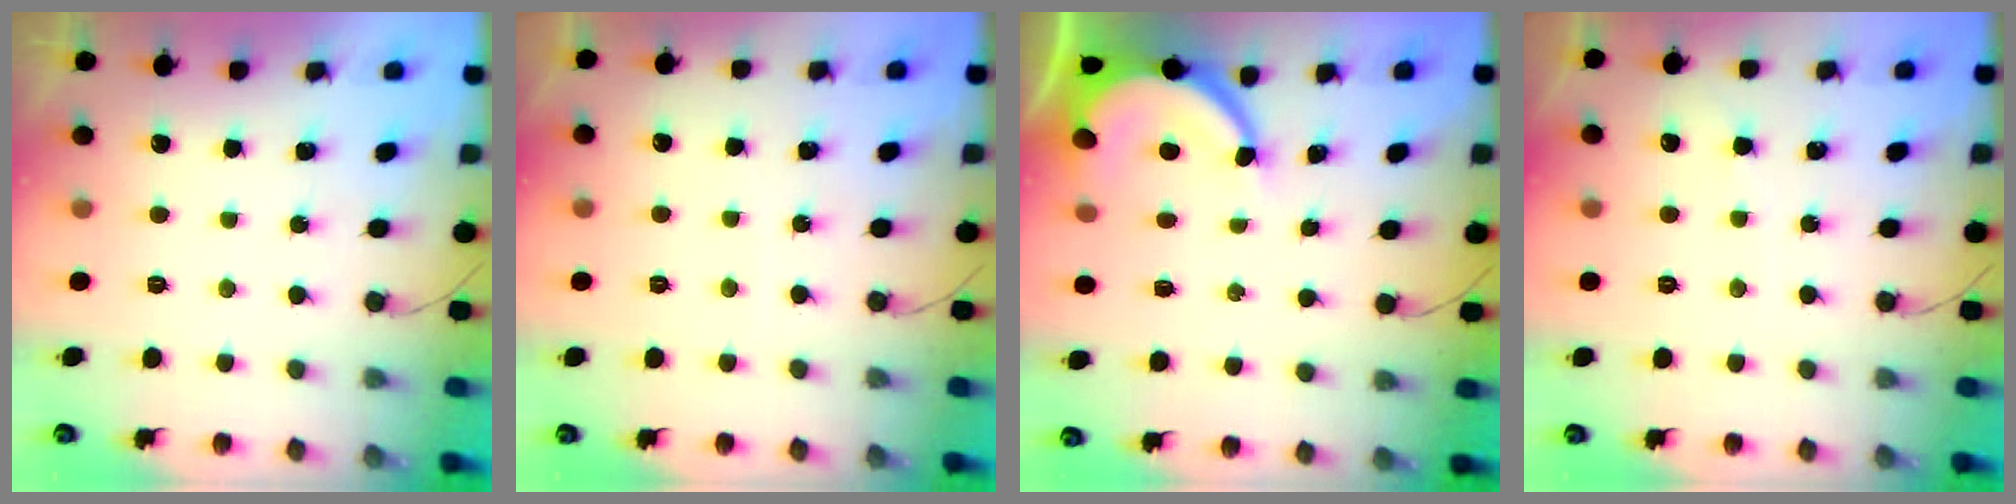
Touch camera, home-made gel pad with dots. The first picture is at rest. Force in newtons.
{"total": 1.7, "press": 1.7, "slide": 0.2}
{"total": 7.8, "press": 7.8, "slide": 0.6}
{"total": 3.0, "press": 3.0, "slide": 0.3}